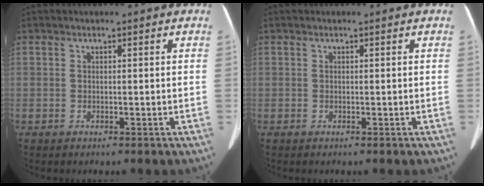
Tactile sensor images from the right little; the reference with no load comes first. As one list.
[{"total": 0.0}]